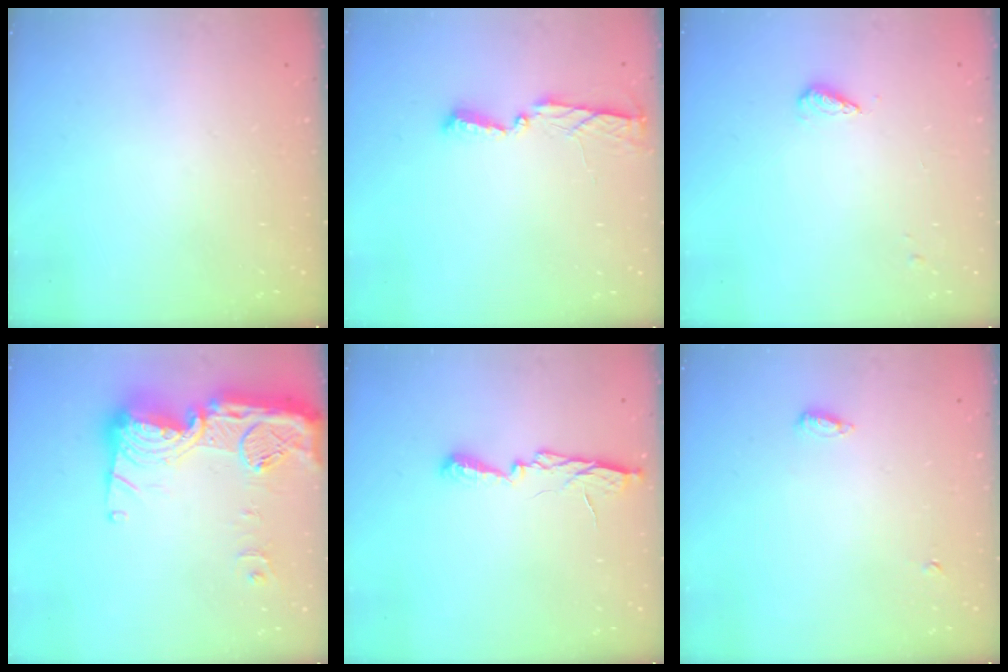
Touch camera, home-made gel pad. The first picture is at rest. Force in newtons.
{"total": 4.0, "press": 4.0, "slide": 0.5}
{"total": 3.6, "press": 3.5, "slide": 1.1}
{"total": 23.2, "press": 23.1, "slide": 2.1}
{"total": 7.0, "press": 7.0, "slide": 0.7}
{"total": 8.9, "press": 6.0, "slide": 6.5}